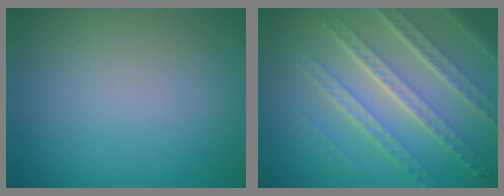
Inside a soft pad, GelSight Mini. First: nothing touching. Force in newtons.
{"total": 7.4, "press": 5.2, "slide": 5.3}